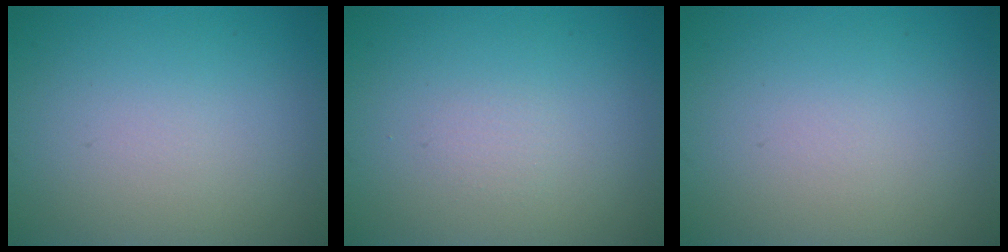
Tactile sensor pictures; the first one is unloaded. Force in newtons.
{"total": 0.6, "press": 0.6, "slide": 0.1}
{"total": 0.0}